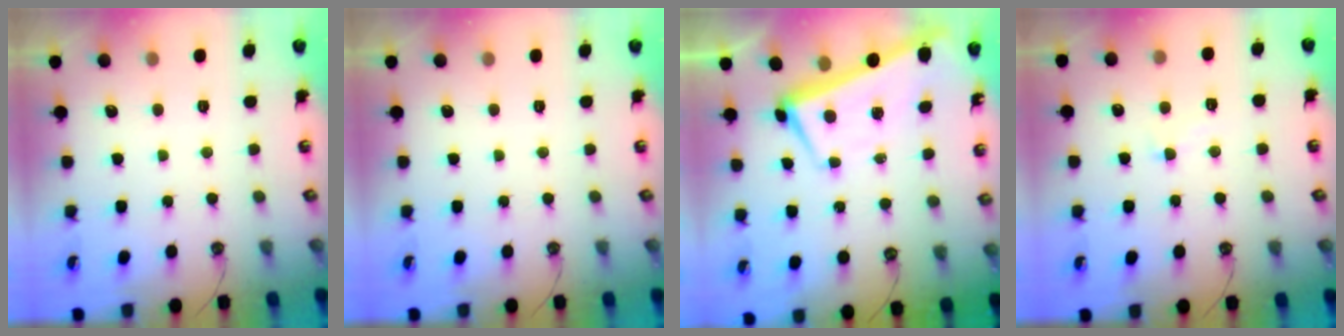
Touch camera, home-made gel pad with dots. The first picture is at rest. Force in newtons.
{"total": 0.0}
{"total": 2.2, "press": 2.1, "slide": 0.7}
{"total": 2.7, "press": 2.5, "slide": 0.9}